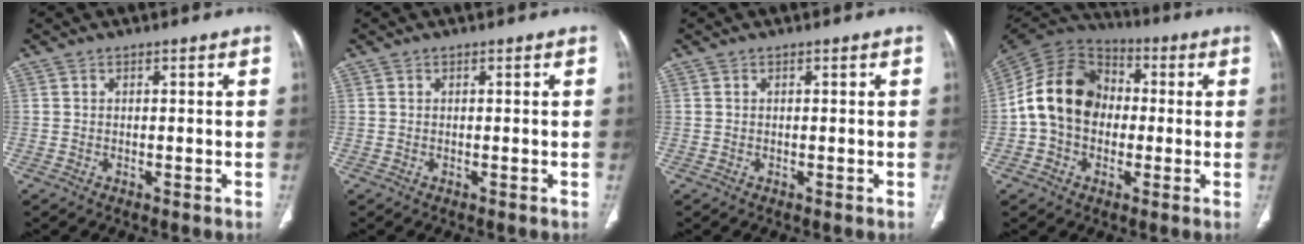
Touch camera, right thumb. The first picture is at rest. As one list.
[{"total": 0.0}, {"total": 0.0}, {"total": 15.5, "force": [-0.4, 12.2, 9.6], "torque": [-0.159, 0.035, -0.019]}]